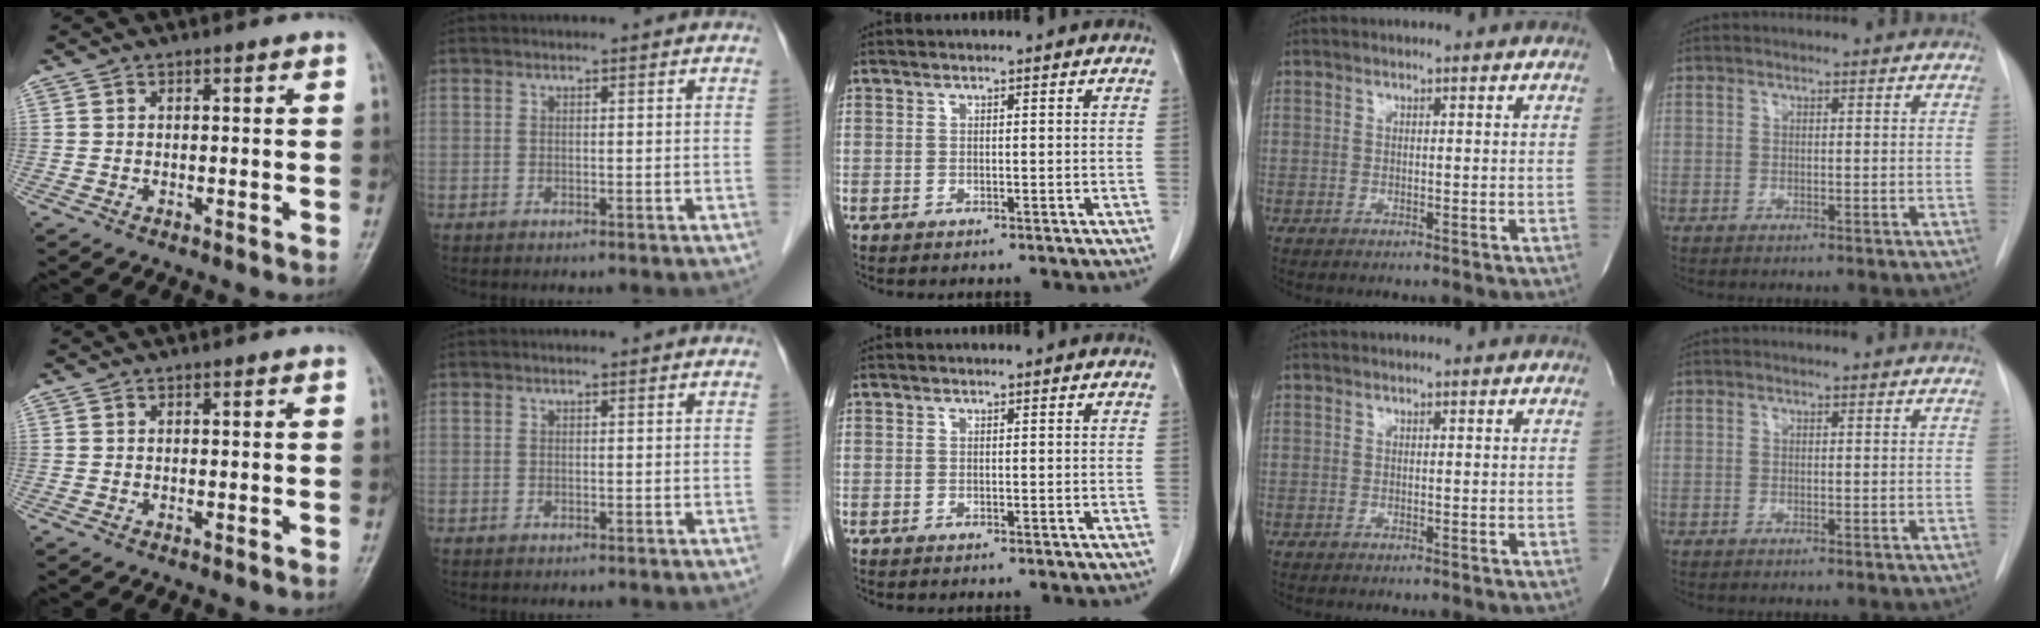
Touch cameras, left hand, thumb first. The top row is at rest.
{}